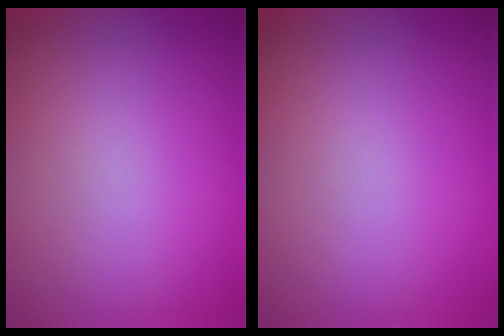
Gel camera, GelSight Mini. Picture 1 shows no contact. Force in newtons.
{"total": 0.0}